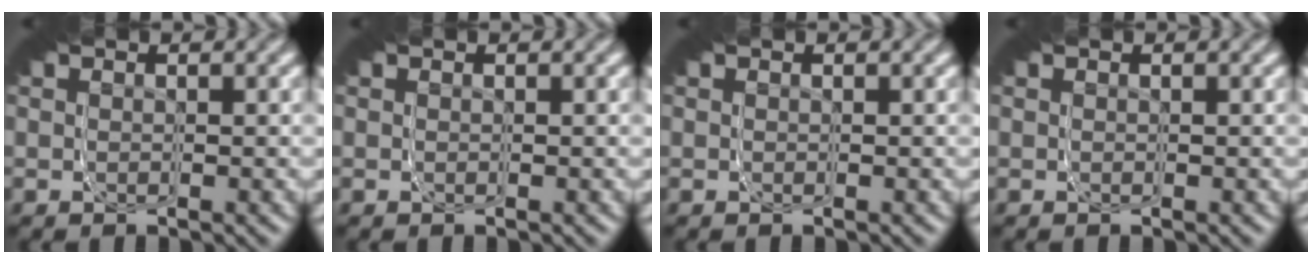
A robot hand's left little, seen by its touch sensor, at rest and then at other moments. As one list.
[{"total": 0.0}, {"total": 0.0}, {"total": 0.0}]